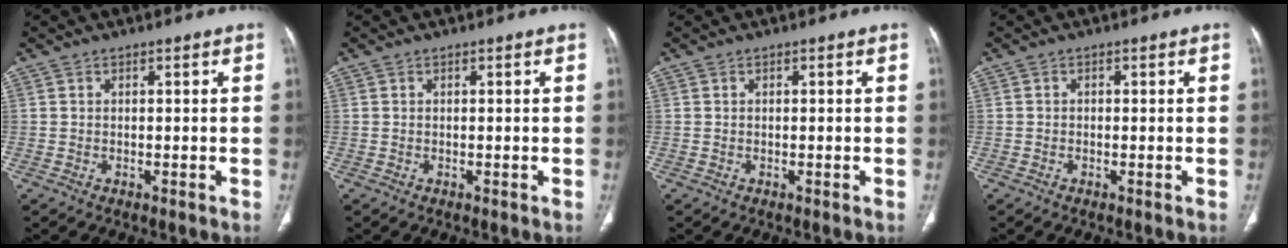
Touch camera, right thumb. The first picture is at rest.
{"total": 0.0}
{"total": 0.0}
{"total": 0.0}